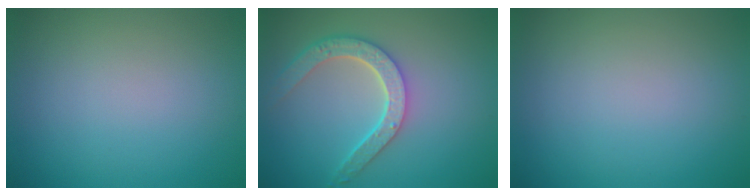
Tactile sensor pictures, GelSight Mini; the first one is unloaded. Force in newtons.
{"total": 4.6, "press": 3.7, "slide": 2.7}
{"total": 0.0}